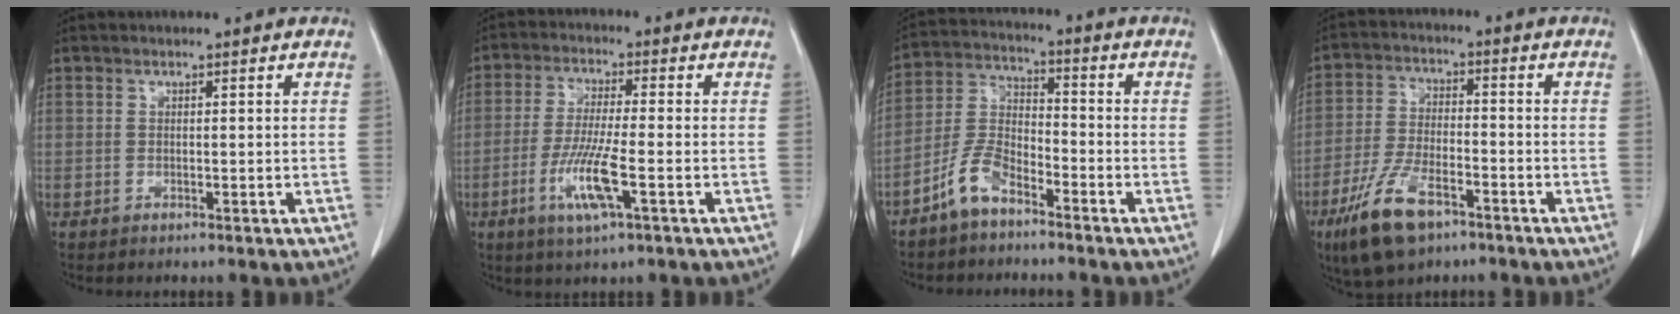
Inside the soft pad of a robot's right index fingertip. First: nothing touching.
{"total": 8.7, "force": [-3.3, 0.8, 8.1], "torque": [-0.163, -0.014, -0.062]}
{"total": 7.5, "force": [-5.3, 3.0, 4.4], "torque": [-0.106, 0.009, -0.112]}
{"total": 11.3, "force": [-6.8, 4.3, 8.0], "torque": [-0.173, -0.010, -0.122]}